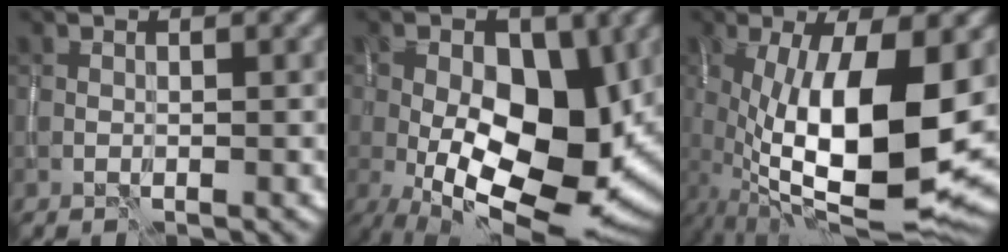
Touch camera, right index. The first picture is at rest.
{"total": 15.6, "force": [-1.8, 8.3, 13.1], "torque": [-0.211, -0.013, -0.033]}
{"total": 14.9, "force": [-1.4, 5.5, 13.8], "torque": [-0.229, -0.012, -0.019]}